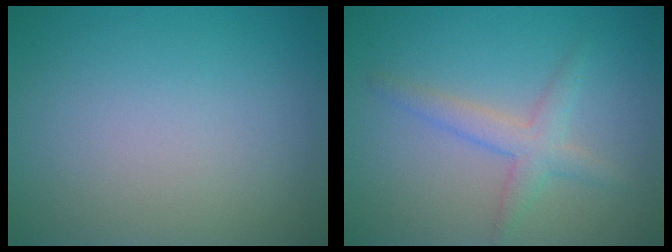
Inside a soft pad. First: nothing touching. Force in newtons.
{"total": 2.6, "press": 2.6, "slide": 0.2}